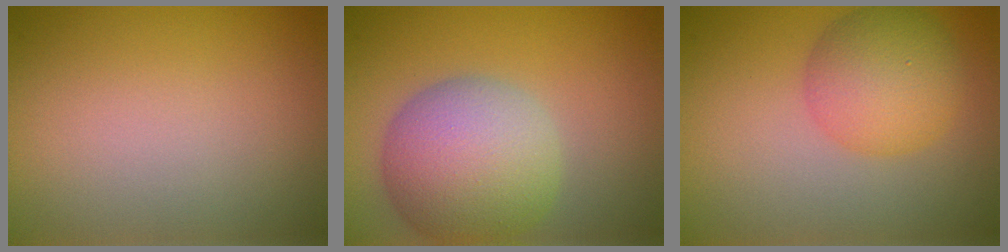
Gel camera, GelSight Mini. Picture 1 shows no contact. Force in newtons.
{"total": 8.1, "press": 8.1, "slide": 0.3}
{"total": 4.9, "press": 4.9, "slide": 0.1}